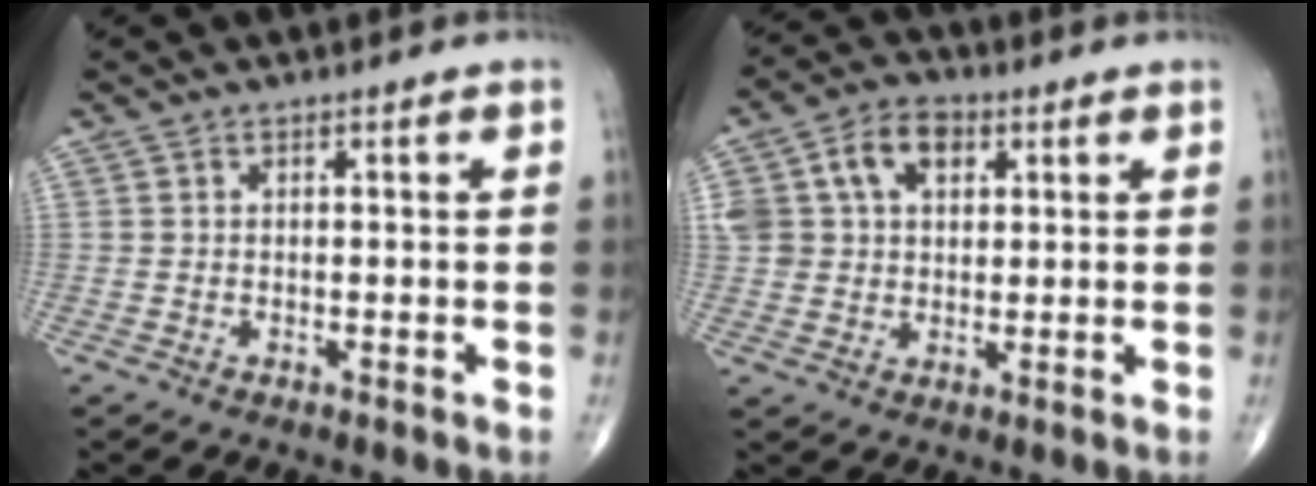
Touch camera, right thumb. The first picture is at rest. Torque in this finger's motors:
{"motor_torque": [1.22, 1.22, 0.97, 0.45, 0.06]}